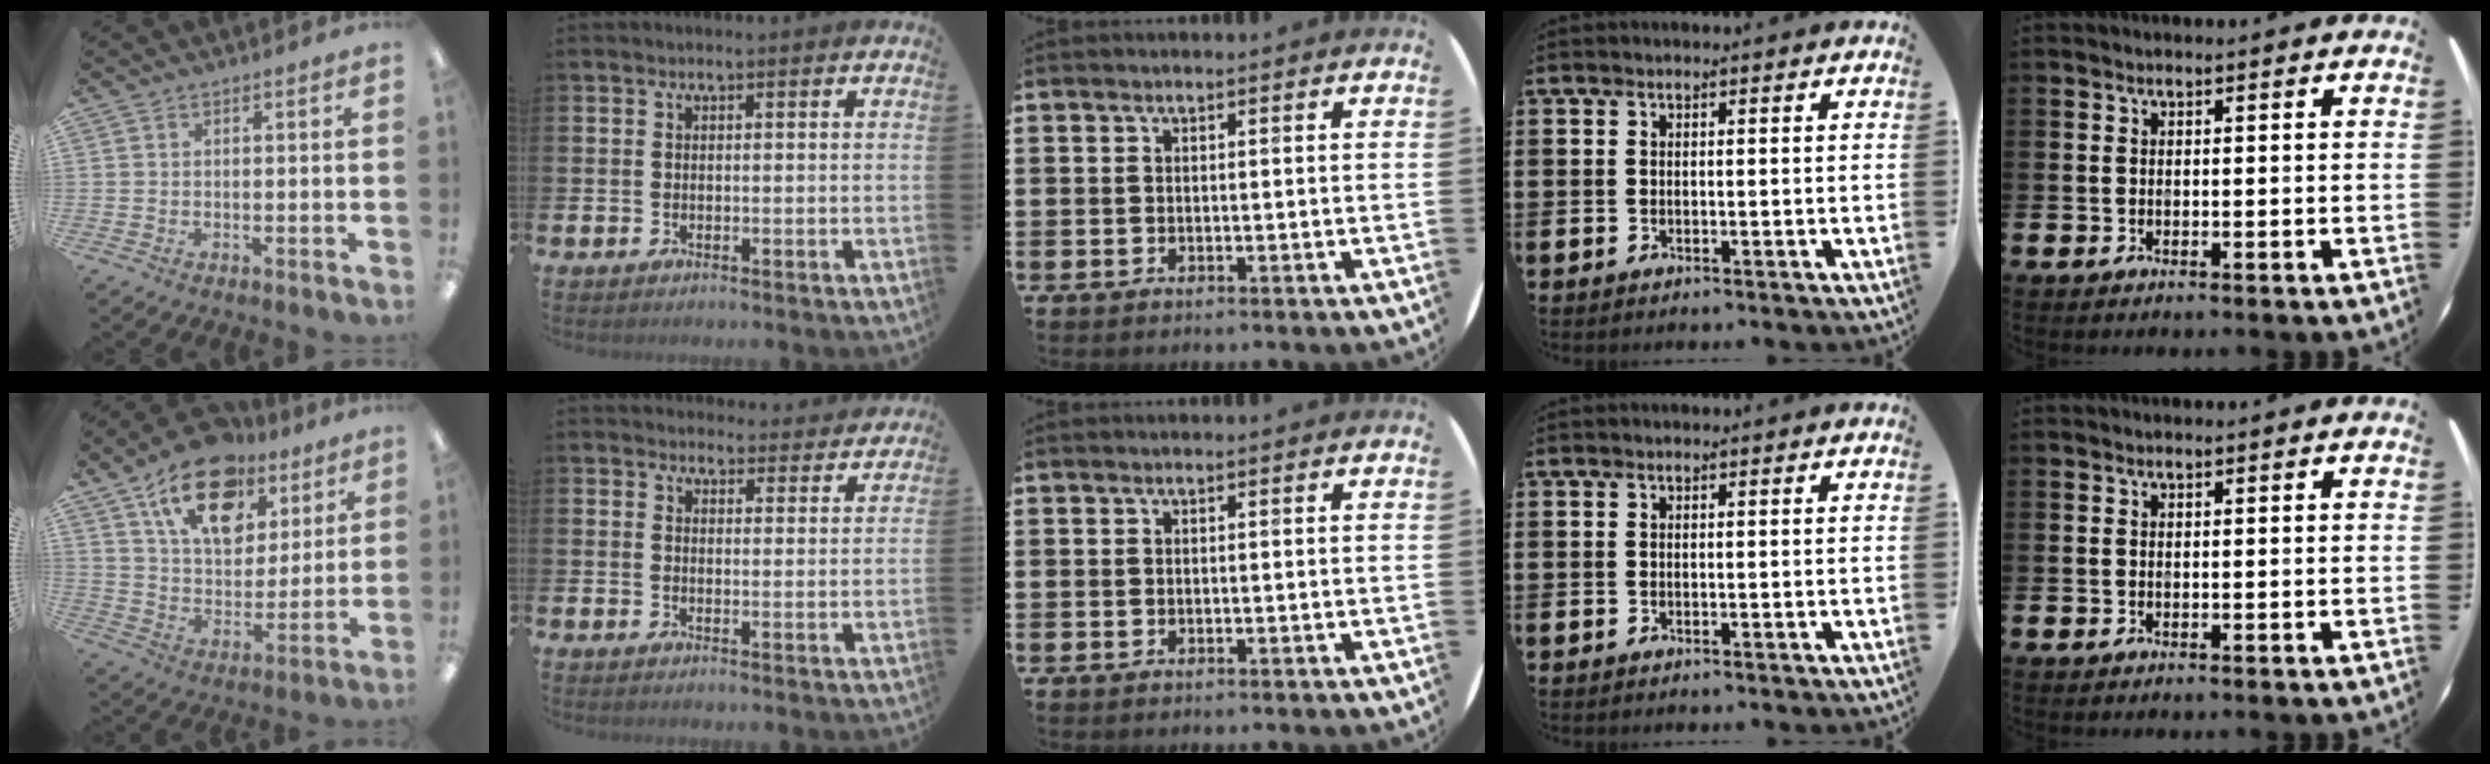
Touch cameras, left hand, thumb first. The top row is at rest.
{"thumb": {"total": 18.8, "force": [11.1, 11.1, 10.3], "torque": [-0.158, -0.048, 0.195]}, "index": {"total": 3.7, "force": [3.5, 1.0, -0.2], "torque": [0.007, -0.023, 0.062]}}